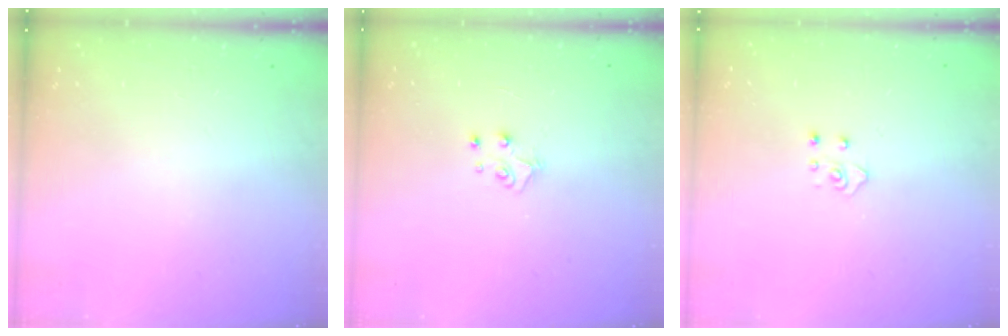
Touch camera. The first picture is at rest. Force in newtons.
{"total": 4.0, "press": 4.0, "slide": 0.2}
{"total": 4.1, "press": 4.0, "slide": 0.5}